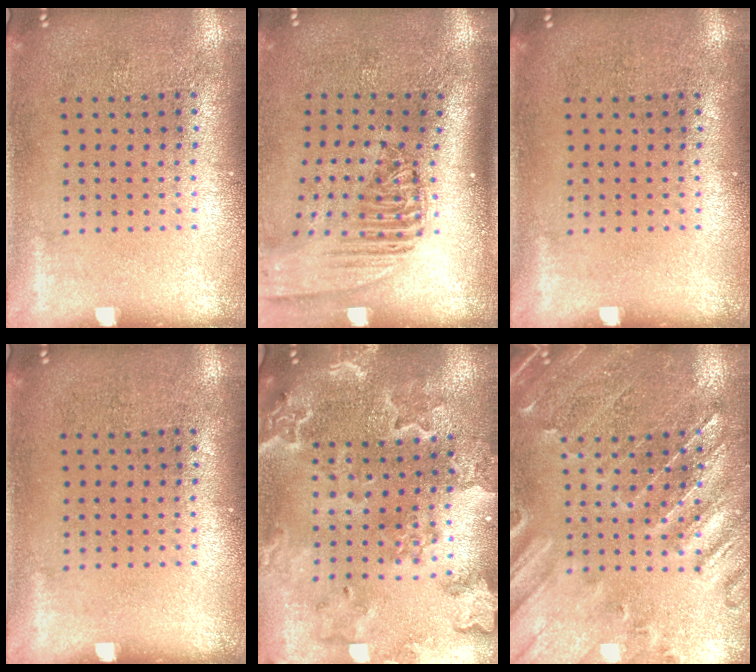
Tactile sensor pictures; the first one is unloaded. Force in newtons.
{"total": 2.4, "press": 1.8, "slide": 1.6}
{"total": 0.0}
{"total": 0.0}
{"total": 2.2, "press": 2.1, "slide": 0.4}
{"total": 0.8, "press": 0.7, "slide": 0.3}